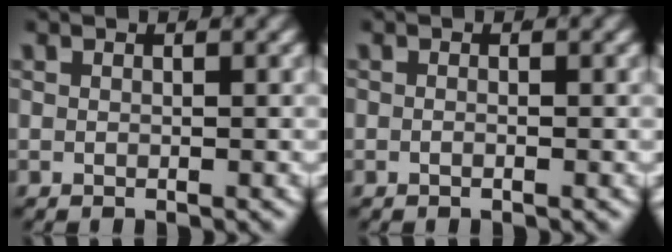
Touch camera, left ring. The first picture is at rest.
{"total": 0.5, "force": [-0.2, 0.3, 0.3], "torque": [-0.007, 0.001, -0.006]}